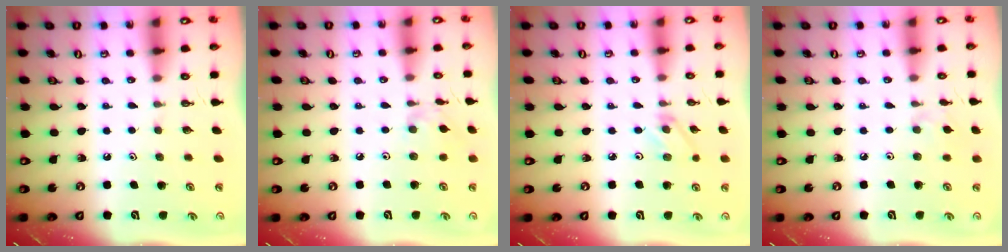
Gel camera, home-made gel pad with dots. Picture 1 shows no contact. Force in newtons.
{"total": 2.1, "press": 2.1, "slide": 0.2}
{"total": 2.8, "press": 2.7, "slide": 0.4}
{"total": 2.4, "press": 2.4, "slide": 0.4}